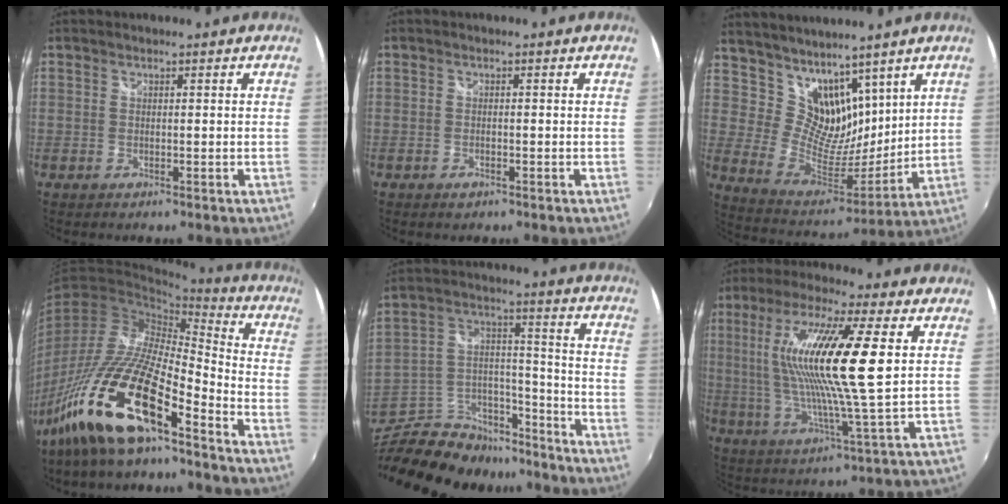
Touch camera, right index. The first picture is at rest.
{"total": 1.2, "force": [-0.9, 0.6, 0.4], "torque": [-0.008, -0.003, -0.017]}
{"total": 13.4, "force": [9.4, 7.9, 5.2], "torque": [-0.096, -0.007, 0.188]}
{"total": 19.0, "force": [-13.1, 3.9, 13.3], "torque": [-0.267, -0.009, -0.266]}
{"total": 24.9, "force": [-17.7, 13.6, 11.0], "torque": [-0.262, 0.042, -0.259]}
{"total": 18.0, "force": [3.9, 1.9, 17.5], "torque": [-0.321, 0.004, 0.071]}